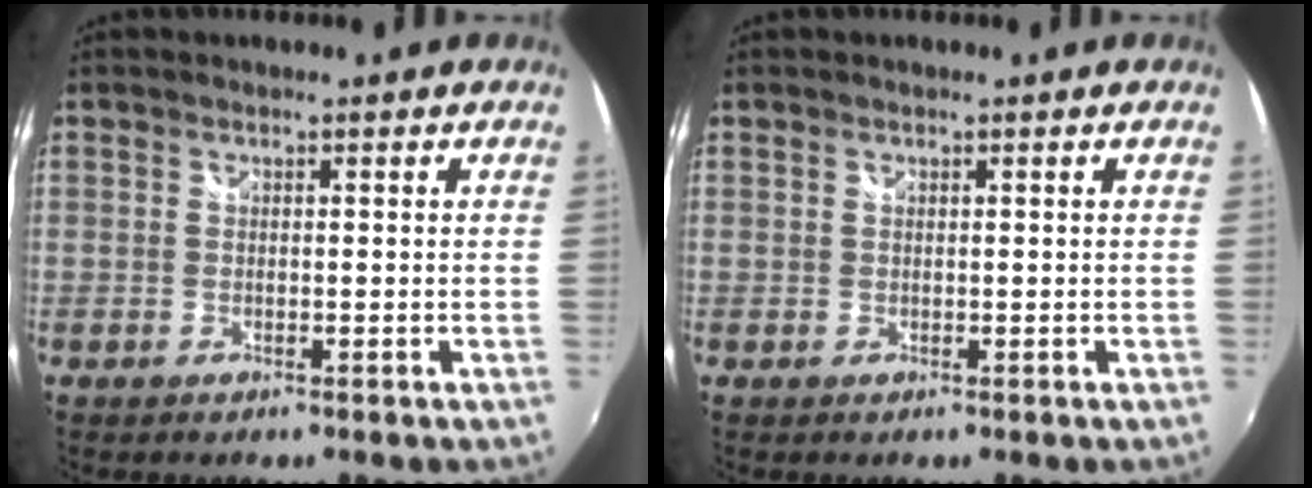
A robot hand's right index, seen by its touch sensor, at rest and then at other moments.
{"total": 0.0}